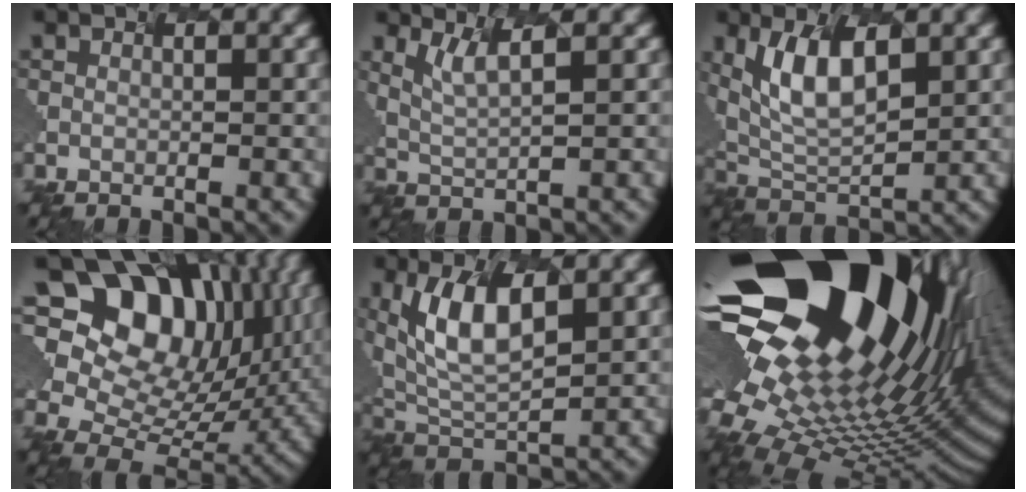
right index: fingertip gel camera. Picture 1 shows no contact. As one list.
[{"total": 2.1, "force": [1.2, 0.0, 1.7], "torque": [-0.053, -0.005, 0.044]}, {"total": 5.4, "force": [1.4, 2.4, 4.6], "torque": [-0.112, -0.005, 0.041]}, {"total": 12.1, "force": [4.5, 8.7, 7.1], "torque": [-0.133, 0.020, 0.087]}, {"total": 6.1, "force": [1.5, 2.8, 5.3], "torque": [-0.126, -0.002, 0.040]}, {"total": 20.6, "force": [5.9, 12.0, 15.8], "torque": [-0.268, -0.014, 0.127]}]